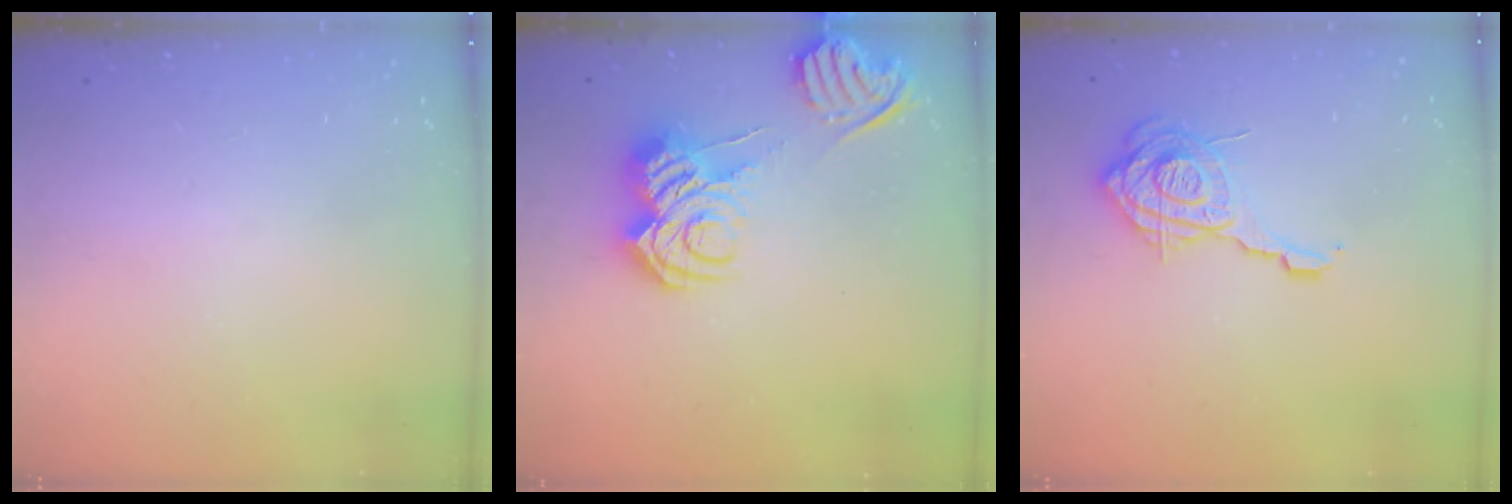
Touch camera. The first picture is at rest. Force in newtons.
{"total": 13.6, "press": 13.6, "slide": 1.5}
{"total": 15.6, "press": 15.6, "slide": 1.4}